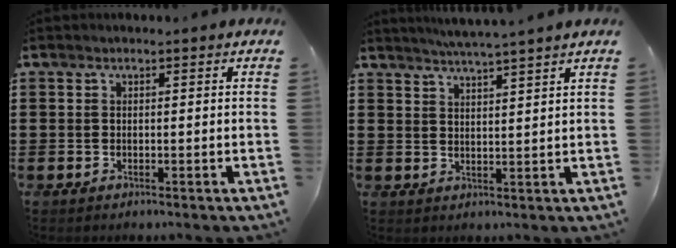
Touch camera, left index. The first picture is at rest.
{"total": 3.3, "force": [3.1, -1.0, 0.3], "torque": [-0.016, -0.015, 0.056]}